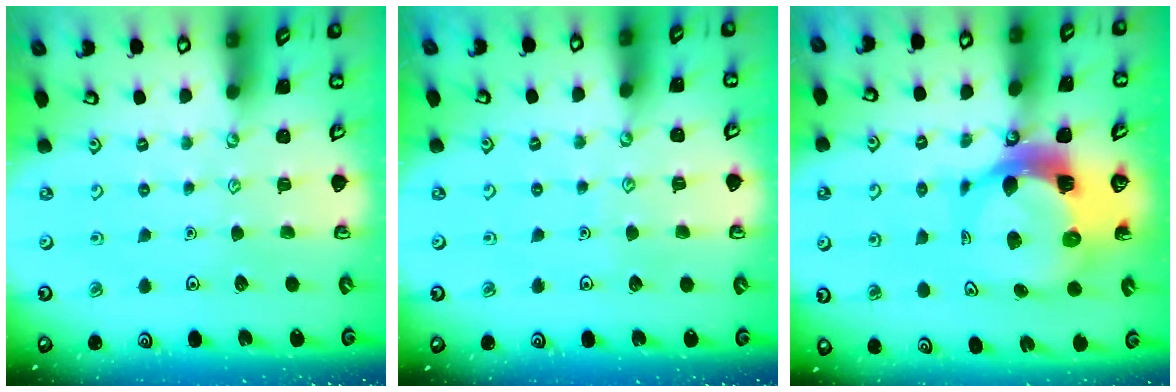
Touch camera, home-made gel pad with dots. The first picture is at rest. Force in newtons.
{"total": 3.3, "press": 3.2, "slide": 0.3}
{"total": 12.0, "press": 11.9, "slide": 1.3}